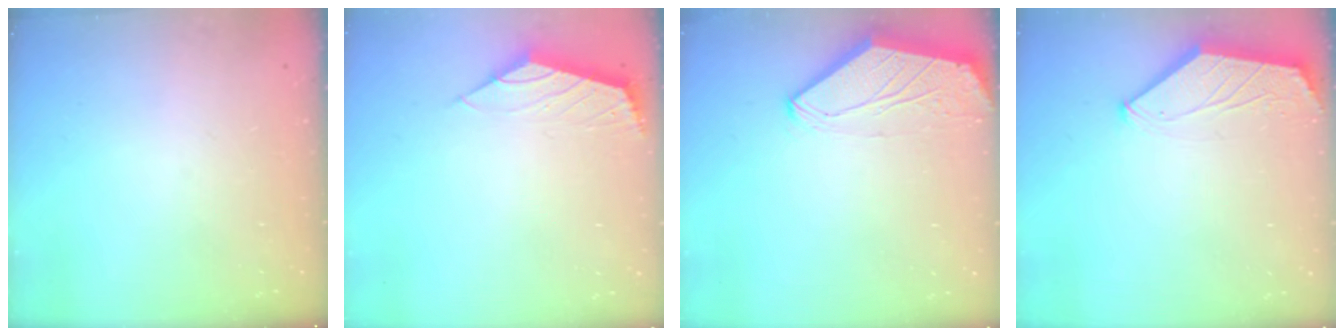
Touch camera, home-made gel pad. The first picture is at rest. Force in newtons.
{"total": 2.3, "press": 2.2, "slide": 0.6}
{"total": 0.0}
{"total": 1.6, "press": 1.6, "slide": 0.3}